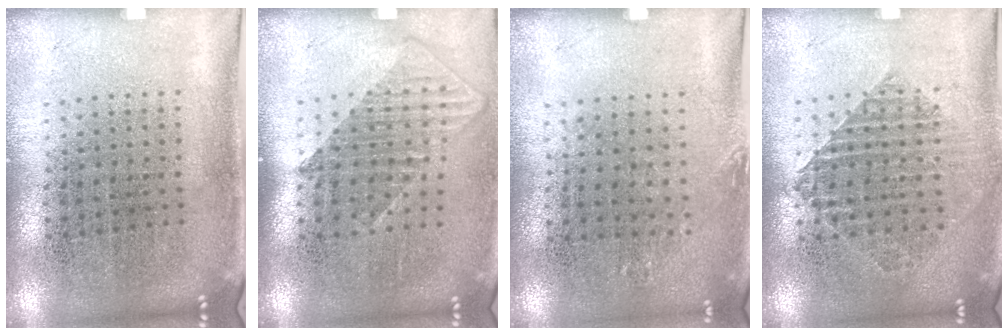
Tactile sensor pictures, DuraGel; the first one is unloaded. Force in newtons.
{"total": 1.2, "press": 1.0, "slide": 0.6}
{"total": 0.8, "press": 0.8, "slide": 0.1}
{"total": 1.3, "press": 1.2, "slide": 0.4}